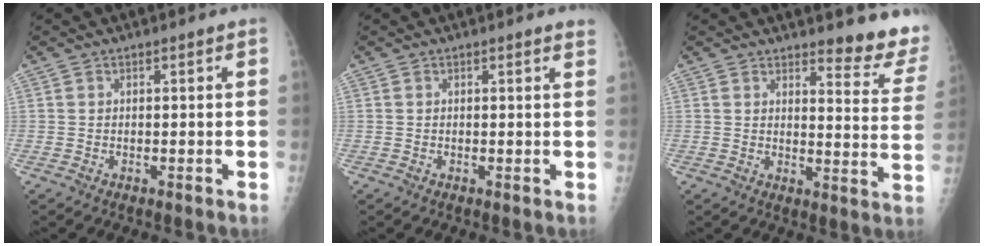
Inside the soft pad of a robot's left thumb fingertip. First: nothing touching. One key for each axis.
{"total": 1.3, "fx": 1.2, "fy": 0.0, "fz": 0.5, "tx": -0.010, "ty": -0.006, "tz": 0.007}
{"total": 11.2, "fx": 10.5, "fy": 1.7, "fz": 3.4, "tx": -0.010, "ty": -0.113, "tz": 0.104}